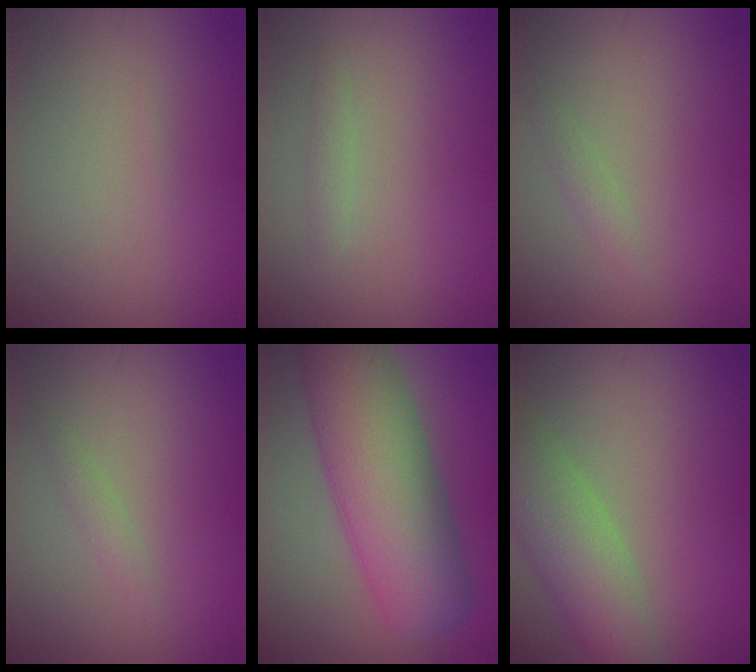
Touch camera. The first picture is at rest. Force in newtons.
{"total": 0.8, "press": 0.8, "slide": 0.0}
{"total": 1.0, "press": 0.9, "slide": 0.1}
{"total": 1.0, "press": 1.0, "slide": 0.0}
{"total": 10.4, "press": 10.3, "slide": 0.7}
{"total": 5.5, "press": 5.5, "slide": 0.3}